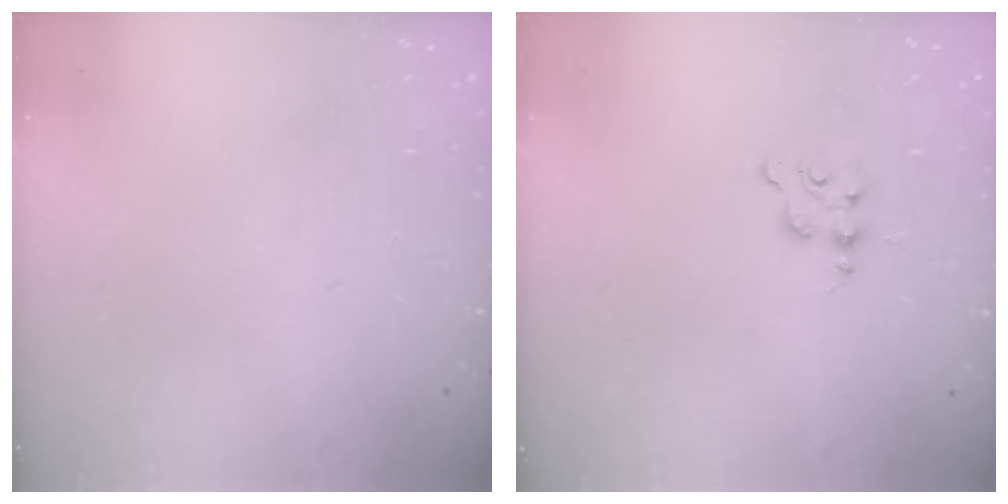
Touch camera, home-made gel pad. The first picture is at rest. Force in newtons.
{"total": 1.3, "press": 1.3, "slide": 0.2}